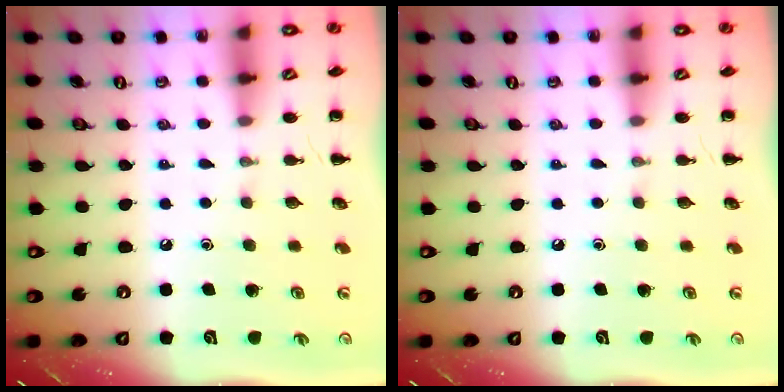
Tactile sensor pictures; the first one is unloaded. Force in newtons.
{"total": 0.0}